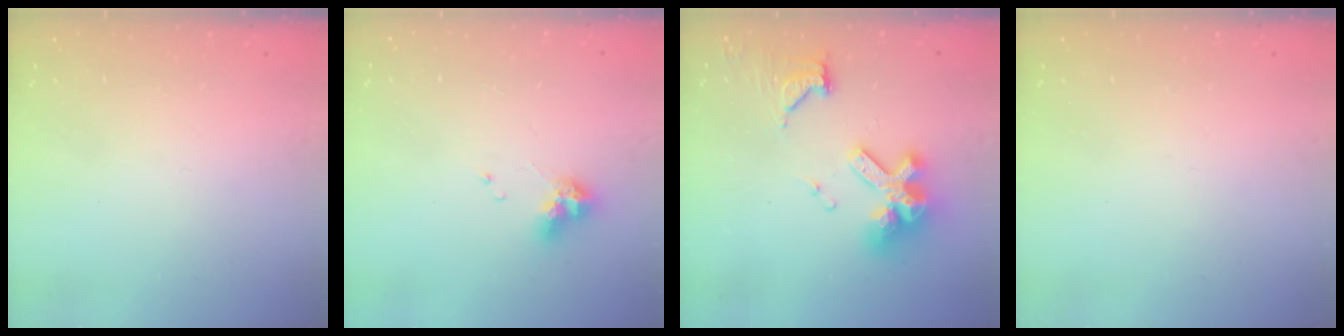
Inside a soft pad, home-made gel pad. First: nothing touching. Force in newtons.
{"total": 9.6, "press": 9.6, "slide": 0.8}
{"total": 15.6, "press": 15.6, "slide": 0.8}
{"total": 0.0}